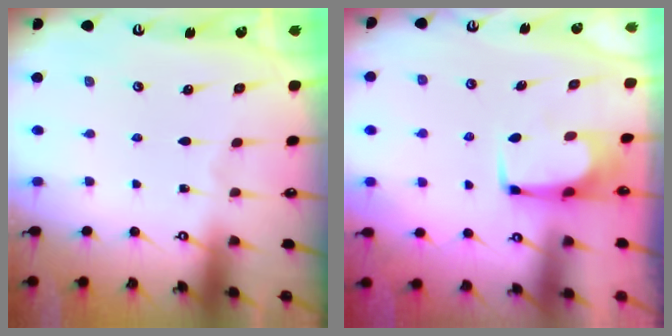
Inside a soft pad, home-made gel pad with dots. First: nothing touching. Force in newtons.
{"total": 1.5, "press": 1.5, "slide": 0.3}